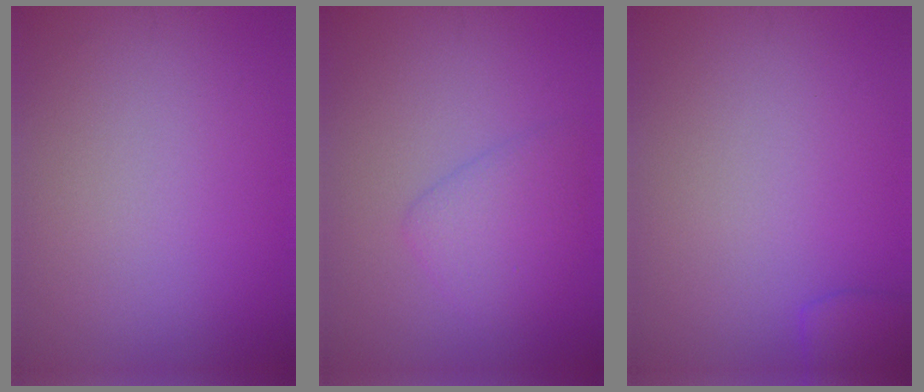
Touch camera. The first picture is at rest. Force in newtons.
{"total": 2.7, "press": 2.7, "slide": 0.1}
{"total": 1.9, "press": 1.9, "slide": 0.2}